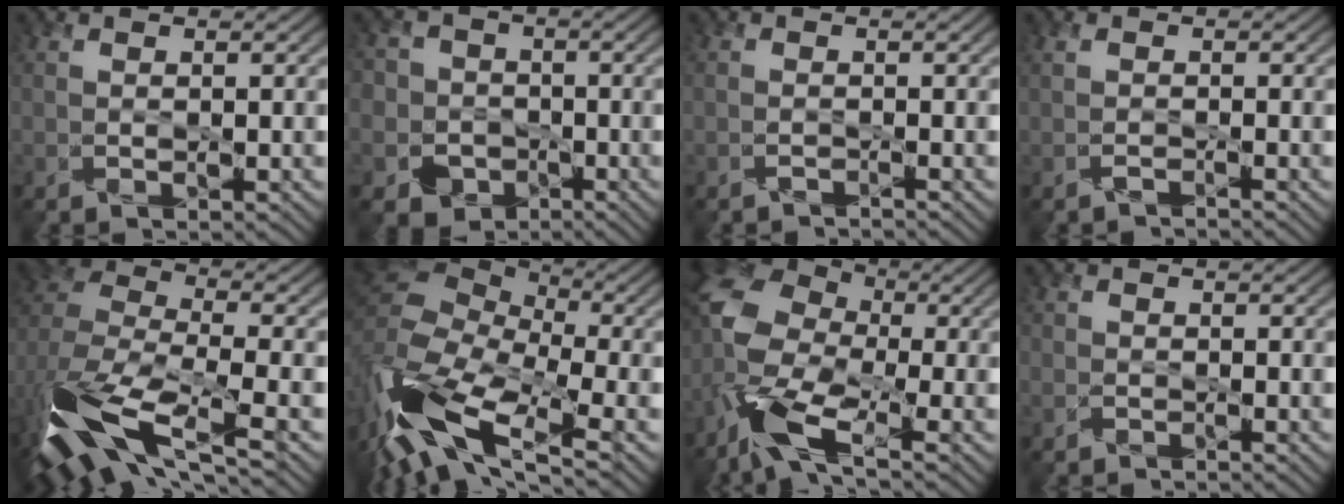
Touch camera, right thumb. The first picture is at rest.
{"total": 6.7, "force": [-1.9, 6.3, 1.0], "torque": [-0.047, 0.007, -0.070]}
{"total": 0.7, "force": [-0.6, -0.3, -0.2], "torque": [0.011, 0.003, -0.016]}
{"total": 0.6, "force": [-0.5, 0.1, 0.2], "torque": [-0.003, 0.006, -0.013]}
{"total": 13.5, "force": [-6.9, 6.1, 9.9], "torque": [-0.252, -0.024, -0.135]}
{"total": 15.9, "force": [-7.2, 7.6, 11.9], "torque": [-0.296, -0.011, -0.135]}
{"total": 13.5, "force": [-6.4, 7.1, 9.6], "torque": [-0.227, -0.016, -0.142]}
{"total": 1.2, "force": [-1.0, 0.8, 0.1], "torque": [0.002, -0.002, -0.020]}